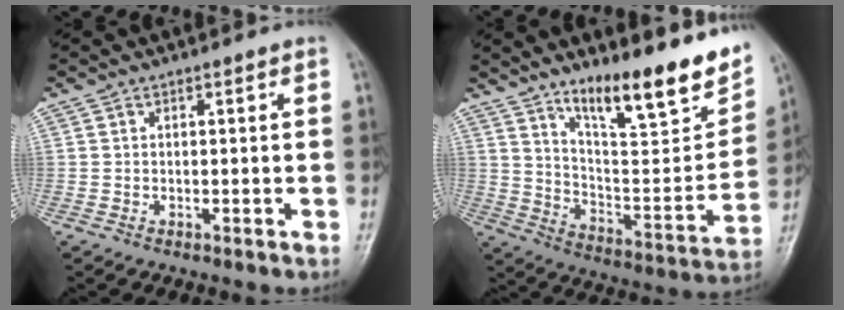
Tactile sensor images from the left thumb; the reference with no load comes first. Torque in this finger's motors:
{"motor_torque": [1.05, 0.81, 1.49, -1.29, 0.12]}